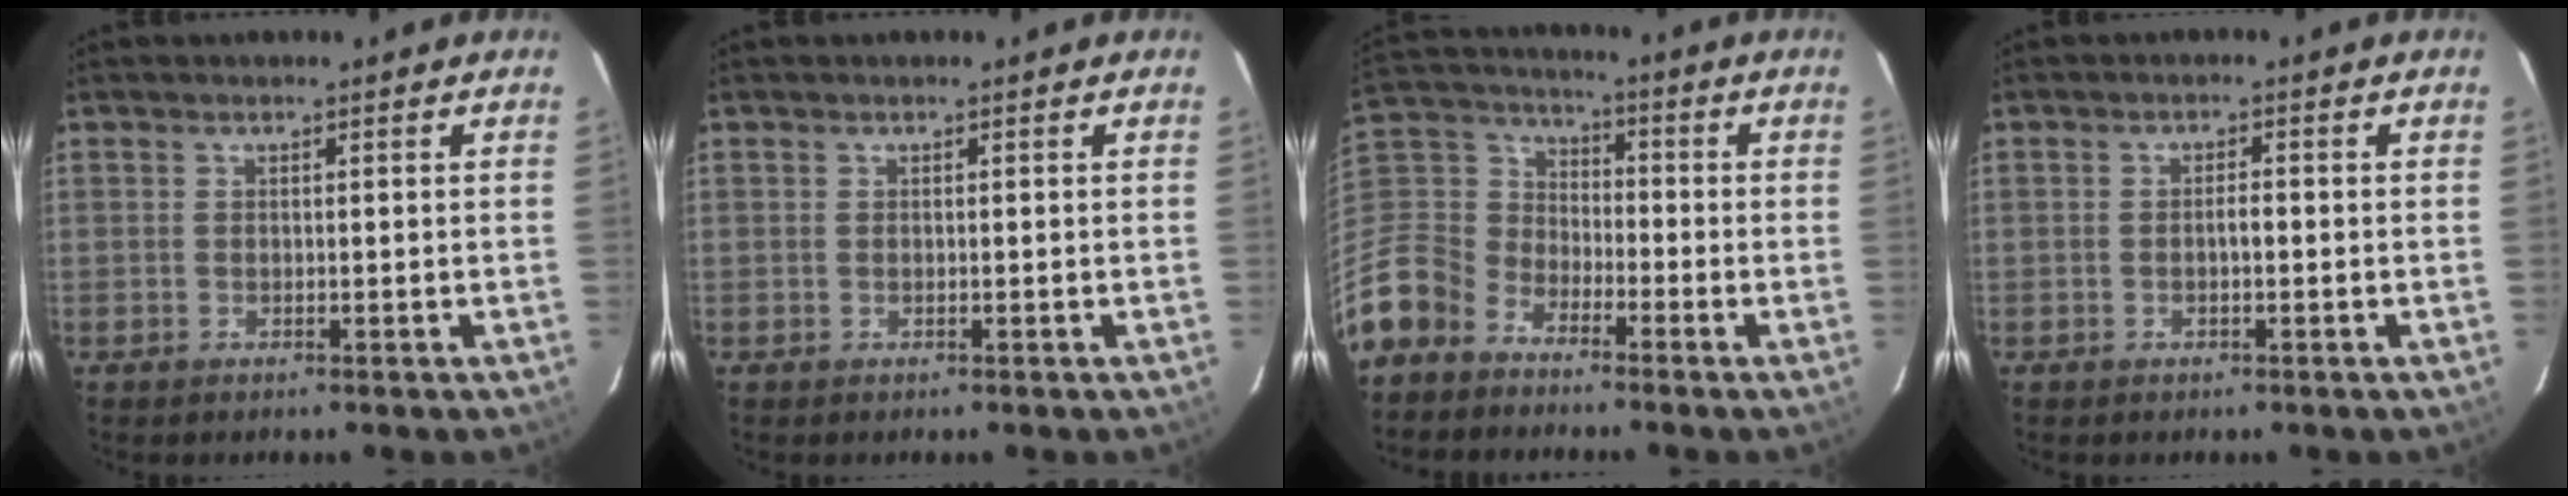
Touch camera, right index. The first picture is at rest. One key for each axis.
{"total": 0.0}
{"total": 13.1, "fx": -8.8, "fy": 9.2, "fz": 3.1, "tx": -0.109, "ty": 0.031, "tz": -0.188}
{"total": 1.4, "fx": -0.5, "fy": 0.4, "fz": 1.3, "tx": -0.024, "ty": 0.005, "tz": -0.008}